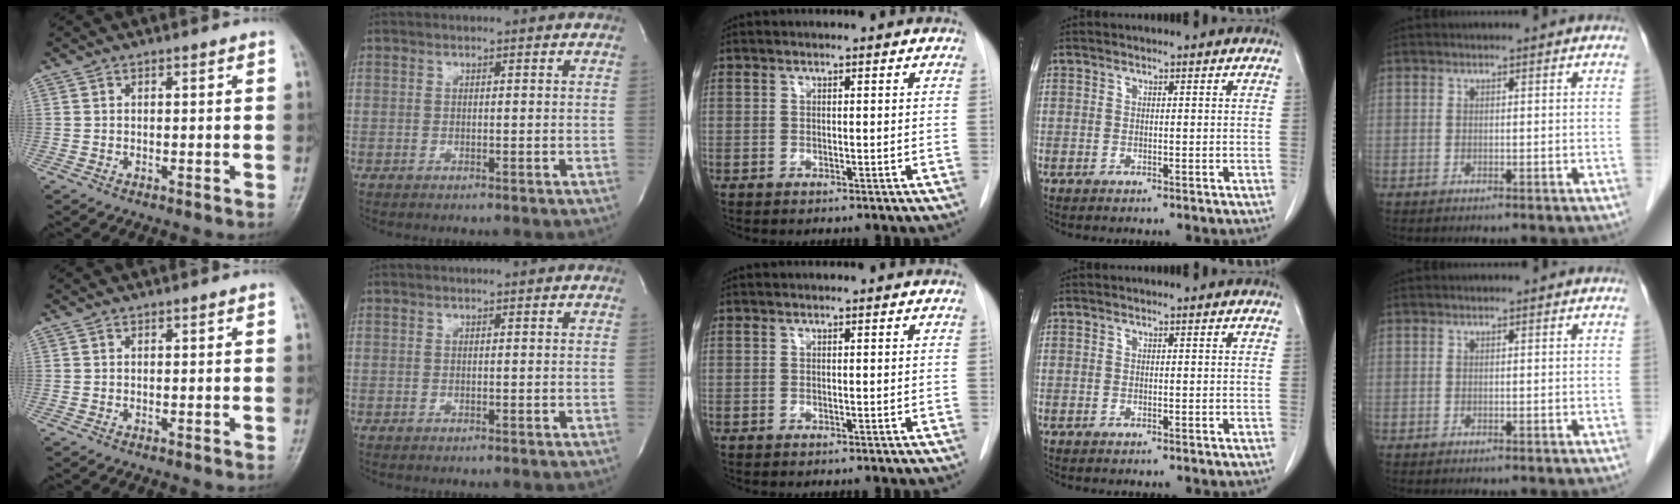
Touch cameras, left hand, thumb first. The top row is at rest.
{}